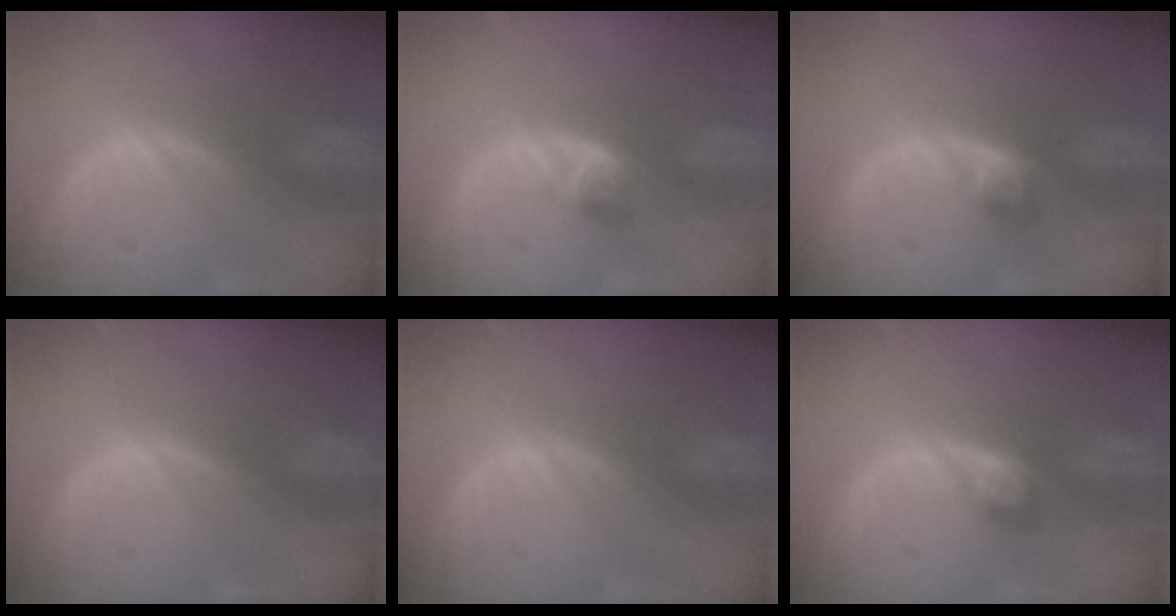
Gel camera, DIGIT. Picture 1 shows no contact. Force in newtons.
{"total": 2.7, "press": 2.4, "slide": 1.1}
{"total": 2.6, "press": 2.4, "slide": 0.9}
{"total": 0.0}
{"total": 0.0}
{"total": 2.3, "press": 2.3, "slide": 0.2}